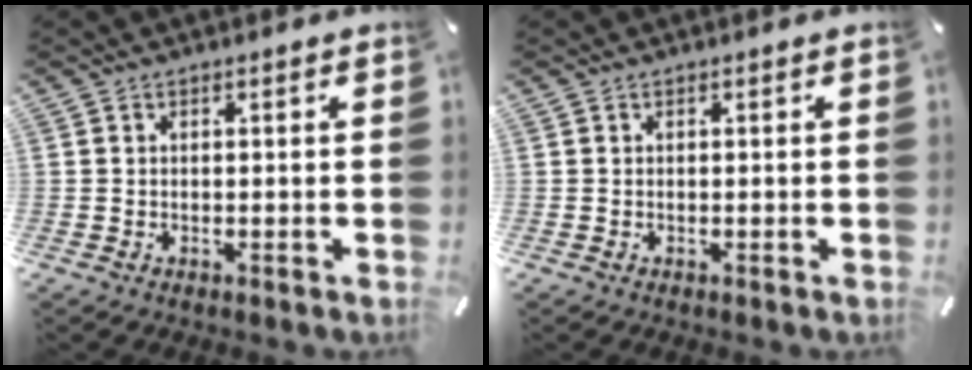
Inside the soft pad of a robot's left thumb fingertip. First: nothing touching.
{"total": 0.0}